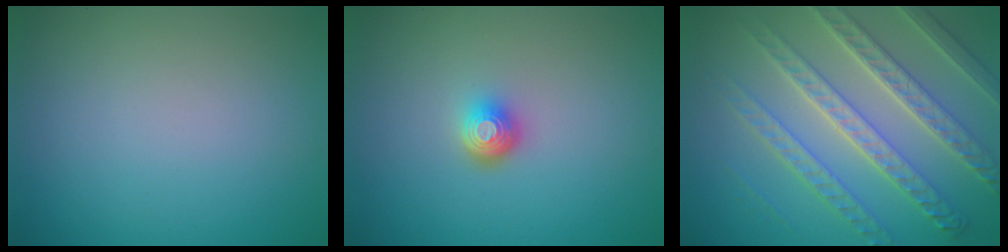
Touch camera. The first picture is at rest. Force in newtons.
{"total": 2.1, "press": 1.5, "slide": 1.5}
{"total": 6.2, "press": 5.6, "slide": 2.7}